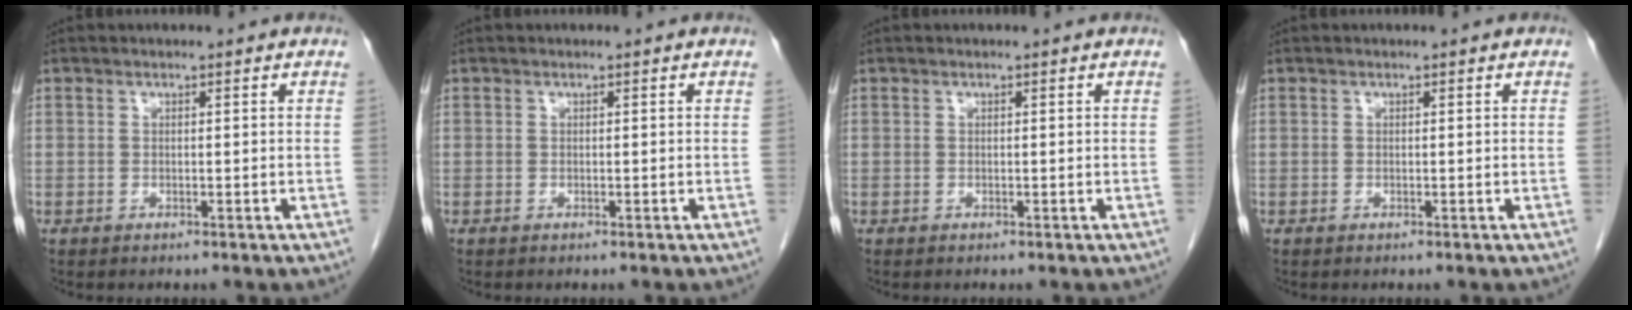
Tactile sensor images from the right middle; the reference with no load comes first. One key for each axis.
{"total": 0.0}
{"total": 0.0}
{"total": 0.0}